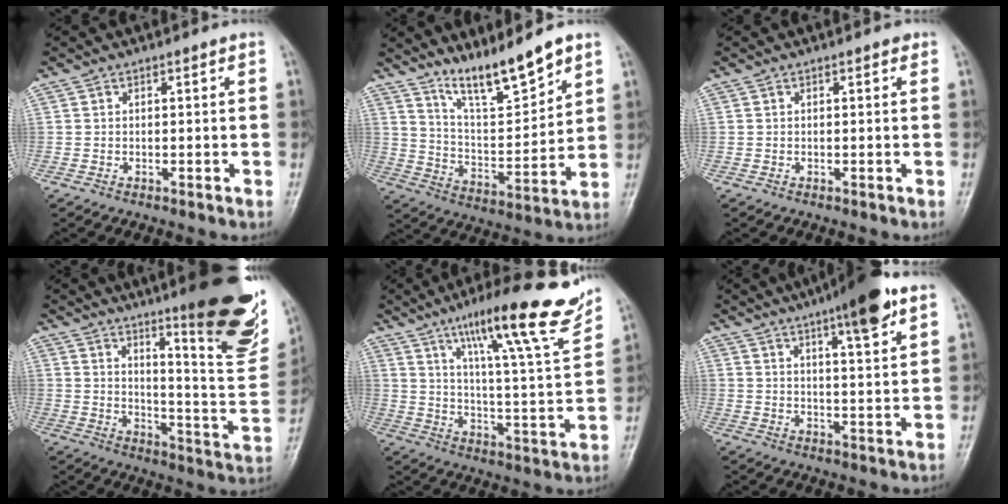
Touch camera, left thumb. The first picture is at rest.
{"total": 11.6, "force": [9.4, 1.9, 6.6], "torque": [-0.098, -0.069, 0.178]}
{"total": 0.0}
{"total": 24.4, "force": [14.1, 4.6, 19.4], "torque": [-0.227, -0.077, 0.202]}
{"total": 20.9, "force": [14.5, 2.4, 14.9], "torque": [-0.200, -0.068, 0.221]}
{"total": 12.1, "force": [7.2, 2.2, 9.4], "torque": [-0.126, -0.030, 0.104]}